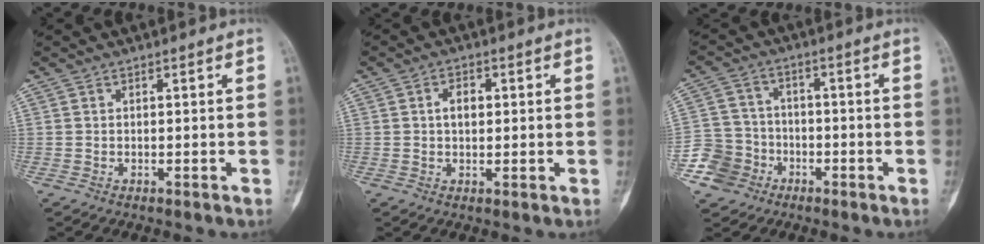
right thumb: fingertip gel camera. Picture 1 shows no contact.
{"total": 3.4, "force": [0.6, 2.1, 2.6], "torque": [-0.033, 0.001, 0.008]}
{"total": 8.1, "force": [-4.3, 6.9, 0.6], "torque": [0.018, 0.033, -0.083]}